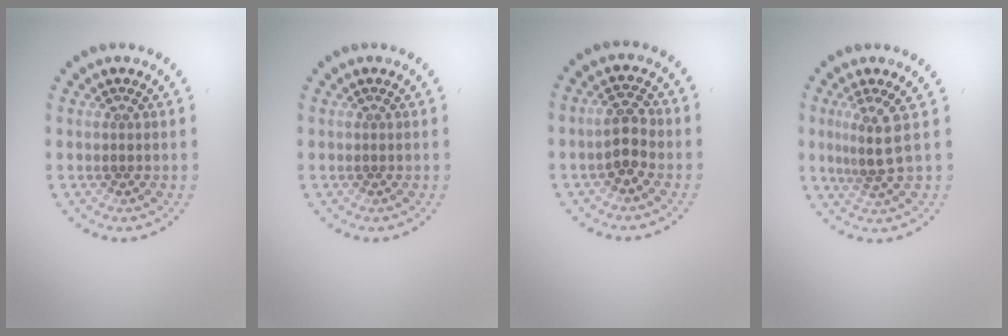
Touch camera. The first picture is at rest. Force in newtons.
{"total": 0.0}
{"total": 2.5, "press": 2.5, "slide": 0.6}
{"total": 2.7, "press": 1.9, "slide": 2.0}